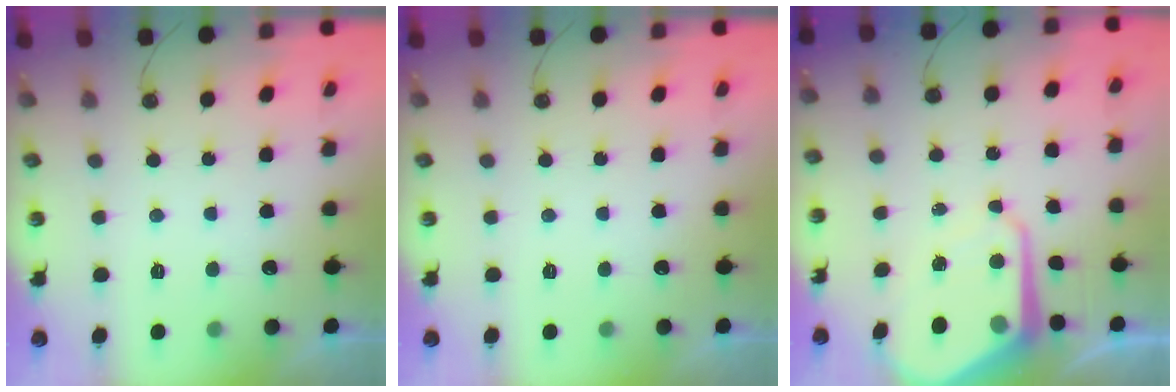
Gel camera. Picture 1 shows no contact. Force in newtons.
{"total": 0.0}
{"total": 9.3, "press": 9.3, "slide": 0.8}